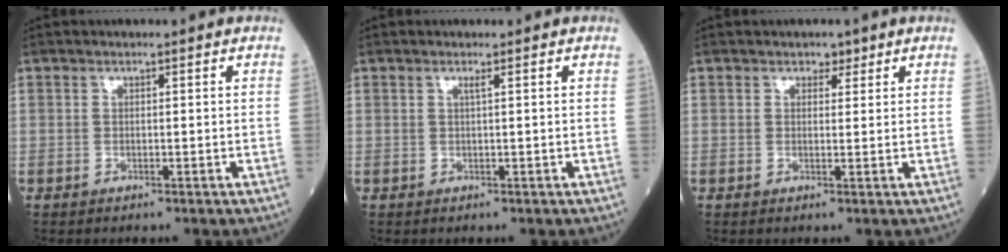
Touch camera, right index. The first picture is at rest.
{"total": 0.6, "force": [0.2, -0.2, 0.5], "torque": [-0.016, -0.002, 0.007]}
{"total": 1.5, "force": [1.0, 1.0, 0.5], "torque": [-0.001, -0.001, 0.011]}